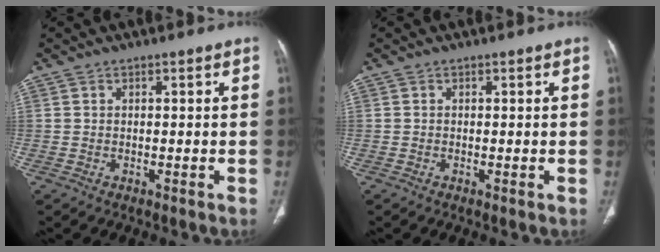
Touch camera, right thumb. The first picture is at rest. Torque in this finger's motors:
{"motor_torque": [0.28, -0.43, -0.04, 0.24, 0.03]}